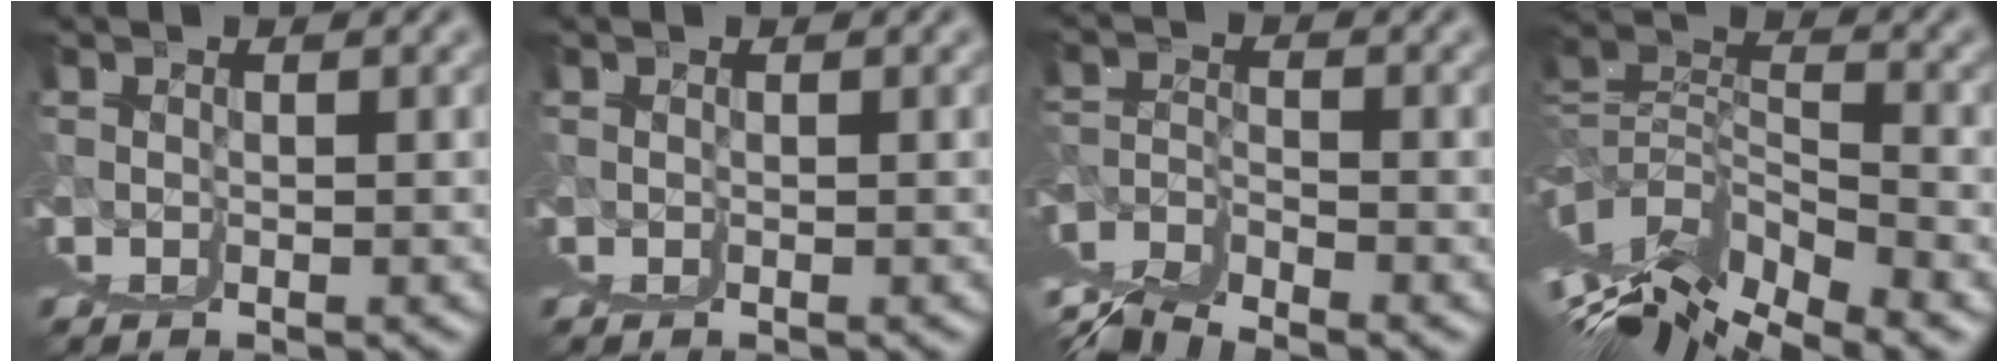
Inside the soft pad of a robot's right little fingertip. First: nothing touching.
{"total": 0.0}
{"total": 3.7, "force": [1.2, -2.9, 1.9], "torque": [-0.015, 0.012, 0.027]}
{"total": 8.0, "force": [1.7, 0.7, 7.7], "torque": [-0.094, 0.026, 0.030]}